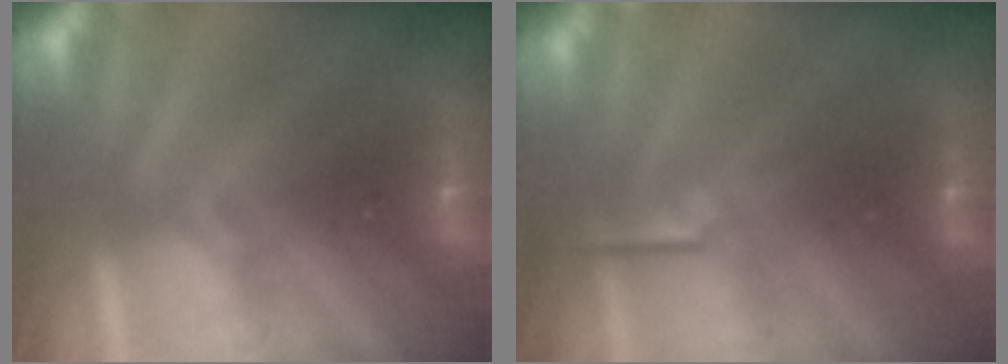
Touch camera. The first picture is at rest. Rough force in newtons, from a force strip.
{"total": 2.7}